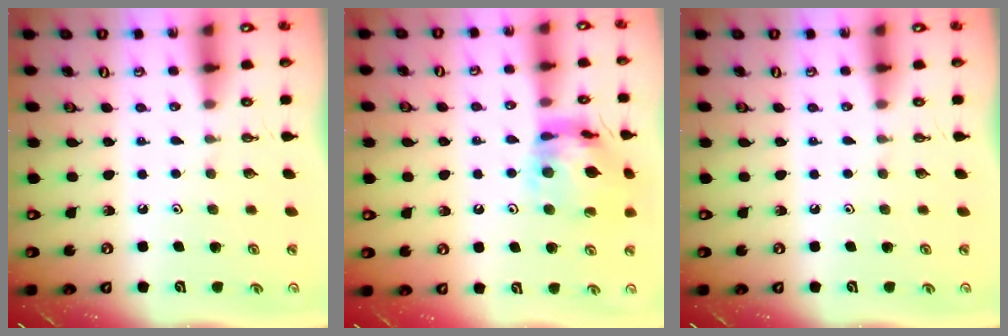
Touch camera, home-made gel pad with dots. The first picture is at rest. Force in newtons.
{"total": 14.2, "press": 14.1, "slide": 1.5}
{"total": 0.0}